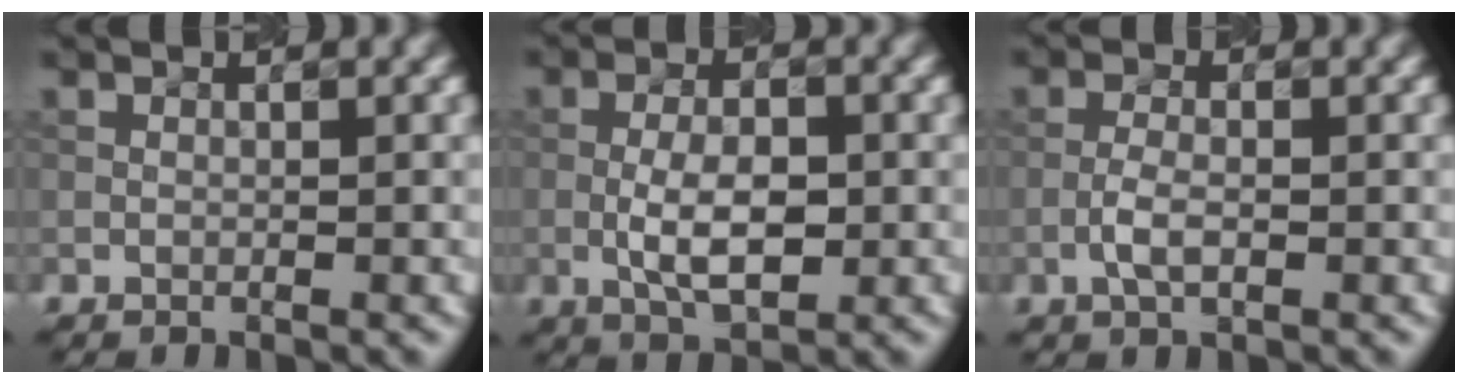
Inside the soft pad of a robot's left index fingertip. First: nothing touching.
{"total": 4.6, "force": [-0.9, 2.1, 4.0], "torque": [-0.076, 0.002, -0.017]}
{"total": 2.1, "force": [-0.8, 0.8, 1.8], "torque": [-0.039, 0.003, -0.020]}